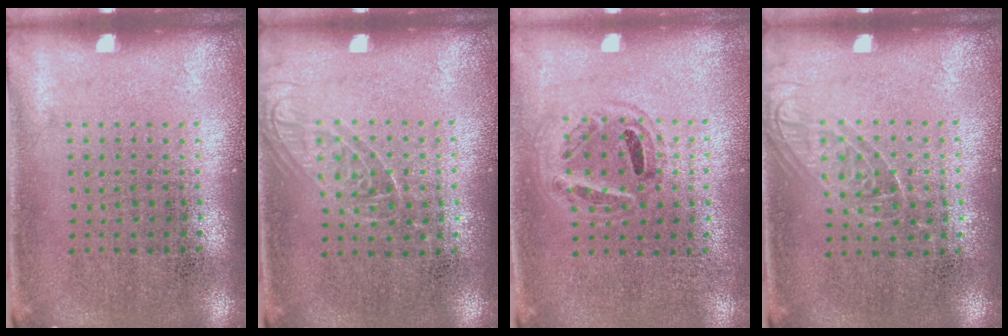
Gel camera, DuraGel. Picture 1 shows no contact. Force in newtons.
{"total": 1.1, "press": 0.9, "slide": 0.5}
{"total": 0.9, "press": 0.9, "slide": 0.3}
{"total": 1.1, "press": 0.9, "slide": 0.5}